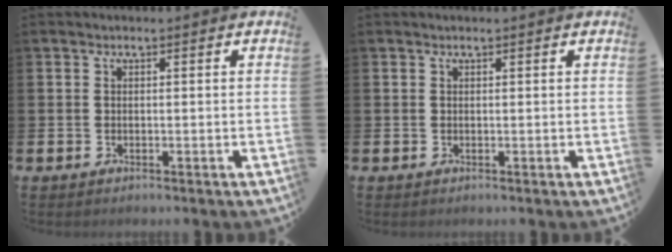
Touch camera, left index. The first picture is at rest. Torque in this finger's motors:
{"motor_torque": [0.47, -0.93, 0.01, 0.03]}